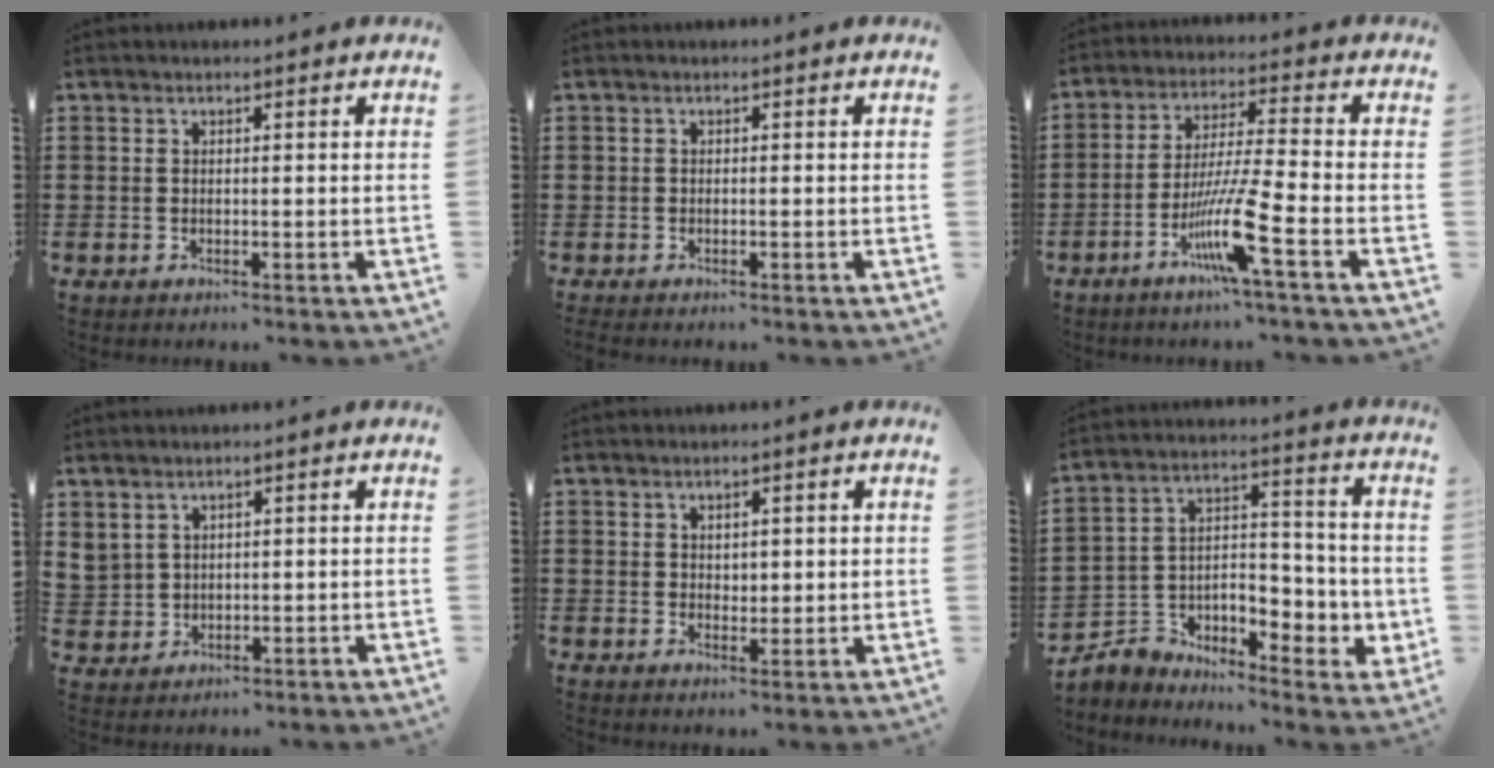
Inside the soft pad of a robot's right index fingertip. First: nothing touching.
{"total": 0.5, "force": [-0.5, 0.2, 0.0], "torque": [-0.002, -0.001, -0.010]}
{"total": 9.9, "force": [-5.0, 0.0, 8.5], "torque": [-0.173, -0.012, -0.097]}
{"total": 2.2, "force": [1.6, 1.4, 0.1], "torque": [-0.012, 0.005, 0.032]}
{"total": 1.9, "force": [1.2, 1.4, 0.6], "torque": [-0.009, 0.006, 0.020]}
{"total": 4.8, "force": [-2.4, 3.9, 1.5], "torque": [-0.038, -0.002, -0.045]}